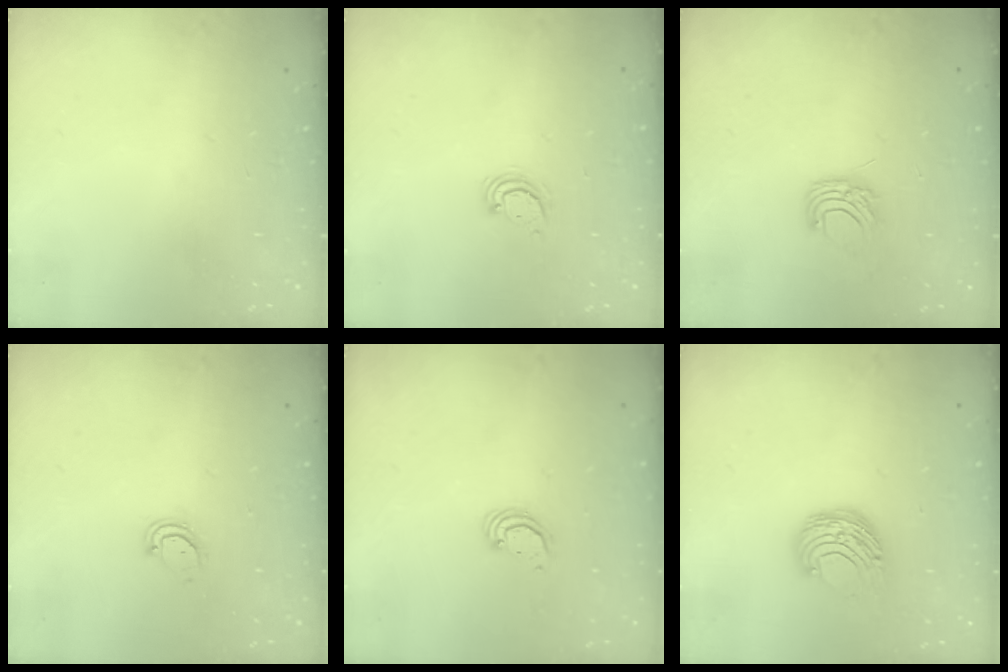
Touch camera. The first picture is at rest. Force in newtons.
{"total": 3.0, "press": 3.0, "slide": 0.2}
{"total": 6.6, "press": 6.6, "slide": 0.5}
{"total": 3.4, "press": 3.3, "slide": 0.5}
{"total": 2.2, "press": 2.2, "slide": 0.2}
{"total": 9.5, "press": 9.5, "slide": 0.6}